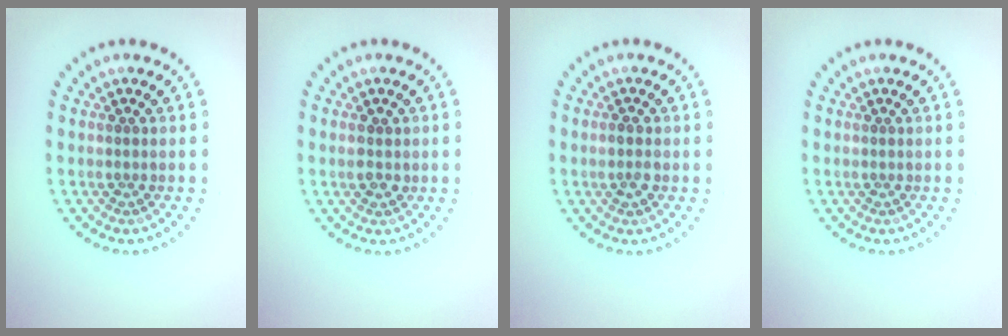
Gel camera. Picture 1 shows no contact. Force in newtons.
{"total": 1.5, "press": 1.4, "slide": 0.3}
{"total": 1.4, "press": 1.4, "slide": 0.2}
{"total": 0.0}